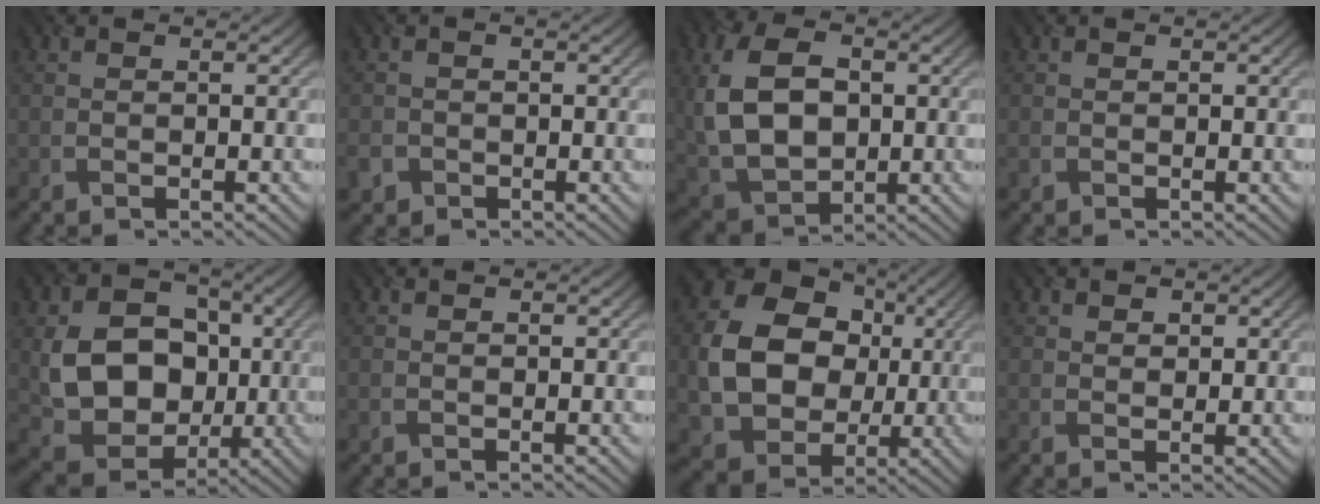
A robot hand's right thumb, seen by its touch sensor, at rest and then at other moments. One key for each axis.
{"total": 2.5, "fx": -1.2, "fy": 2.1, "fz": 0.6, "tx": -0.020, "ty": -0.010, "tz": -0.028}
{"total": 11.8, "fx": 1.0, "fy": 8.0, "fz": 8.7, "tx": -0.213, "ty": 0.002, "tz": 0.018}
{"total": 0.9, "fx": 0.0, "fy": 0.9, "fz": 0.2, "tx": -0.005, "ty": -0.004, "tz": -0.001}
{"total": 12.4, "fx": -0.2, "fy": 9.8, "fz": 7.7, "tx": -0.155, "ty": -0.009, "tz": -0.004}
{"total": 0.6, "fx": 0.1, "fy": 0.6, "fz": 0.1, "tx": -0.001, "ty": -0.003, "tz": 0.002}
{"total": 13.2, "fx": 0.8, "fy": 10.7, "fz": 7.7, "tx": -0.159, "ty": 0.001, "tz": 0.013}
{"total": 1.7, "fx": 1.1, "fy": 1.2, "fz": 0.6, "tx": -0.009, "ty": -0.006, "tz": 0.019}